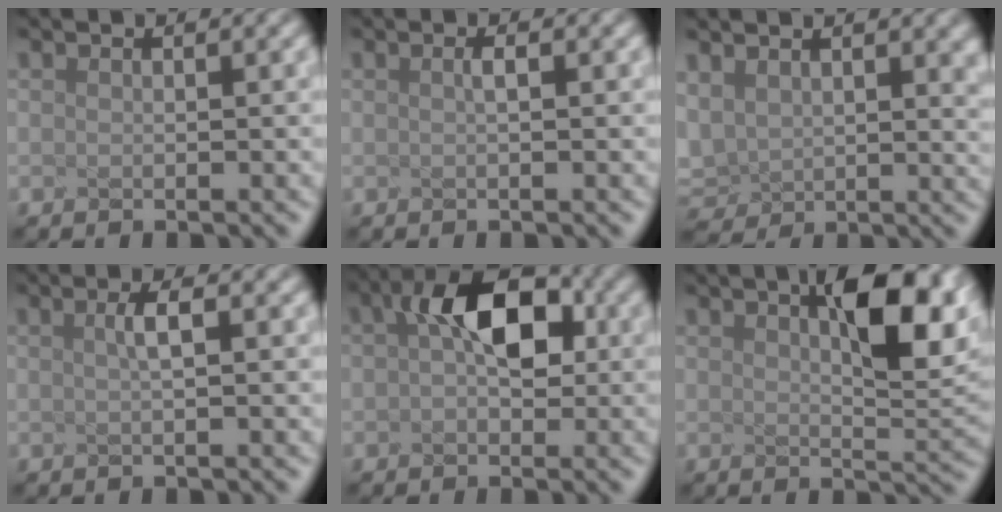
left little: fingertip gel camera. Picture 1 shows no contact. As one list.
[{"total": 1.1, "force": [-0.9, -0.6, 0.0], "torque": [-0.018, -0.010, 0.012]}, {"total": 4.3, "force": [2.3, 2.2, 2.9], "torque": [-0.103, -0.007, 0.087]}, {"total": 1.4, "force": [-1.1, -0.6, 0.6], "torque": [-0.037, -0.003, 0.015]}, {"total": 4.1, "force": [0.0, 2.1, 3.5], "torque": [-0.086, 0.004, 0.030]}, {"total": 6.3, "force": [2.2, 0.9, 5.8], "torque": [-0.106, -0.001, 0.075]}]